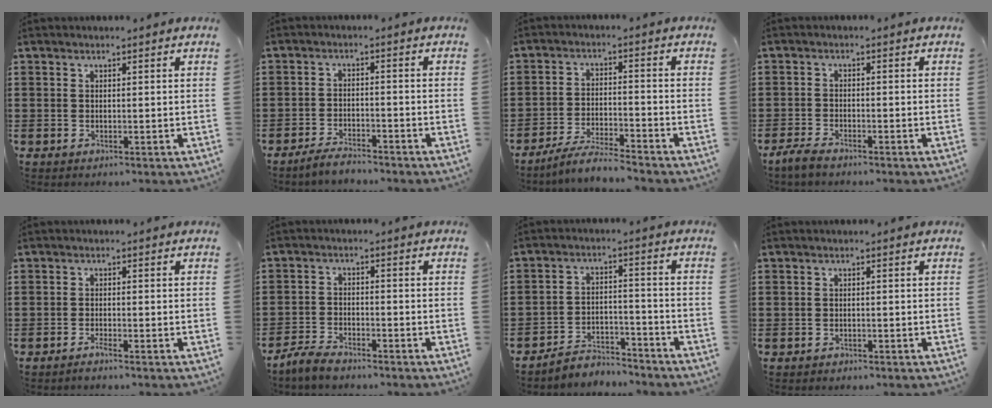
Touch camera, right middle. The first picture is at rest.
{"total": 3.2, "force": [-3.0, 0.5, 1.0], "torque": [-0.019, 0.008, -0.060]}
{"total": 5.0, "force": [-4.7, 0.2, 1.8], "torque": [-0.038, -0.003, -0.093]}
{"total": 2.6, "force": [-2.2, 0.8, 1.1], "torque": [-0.035, 0.003, -0.049]}
{"total": 1.2, "force": [-0.9, -0.1, 0.7], "torque": [-0.015, -0.006, -0.016]}
{"total": 3.5, "force": [-3.2, 0.9, 1.1], "torque": [-0.035, 0.005, -0.070]}
{"total": 4.8, "force": [-4.7, 0.9, 0.4], "torque": [-0.011, 0.010, -0.098]}
{"total": 0.9, "force": [-0.8, 0.6, 0.0], "torque": [0.000, 0.003, -0.018]}